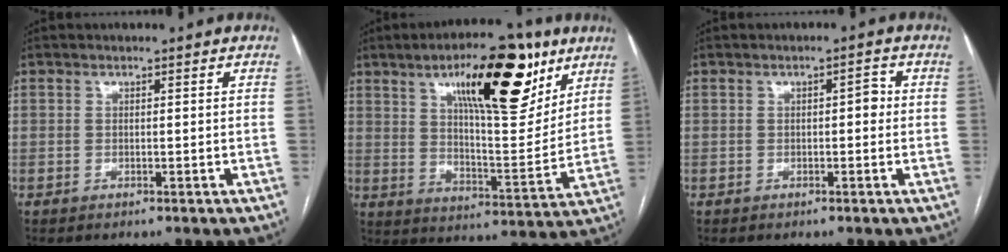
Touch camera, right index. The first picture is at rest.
{"total": 19.6, "force": [10.6, 5.3, 15.6], "torque": [-0.230, 0.004, 0.167]}
{"total": 1.9, "force": [0.1, 0.8, 1.8], "torque": [-0.019, 0.014, 0.000]}